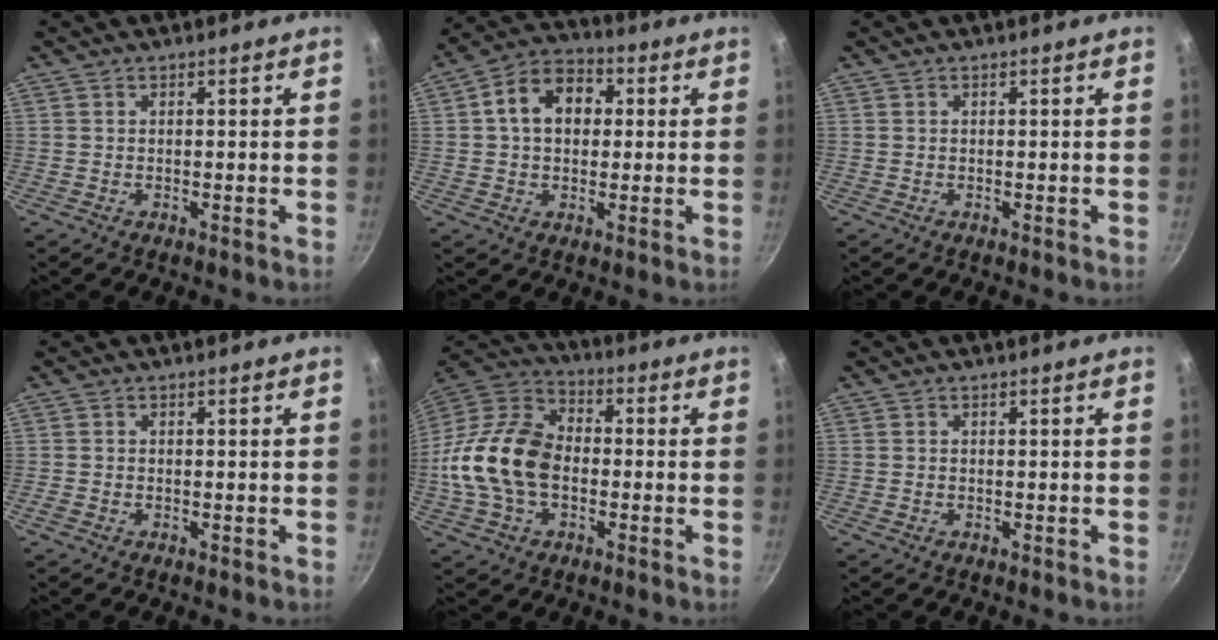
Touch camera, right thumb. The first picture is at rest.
{"total": 10.9, "force": [1.8, 8.0, 7.2], "torque": [-0.085, 0.023, 0.012]}
{"total": 0.0}
{"total": 0.7, "force": [-0.4, 0.5, 0.3], "torque": [-0.008, 0.001, -0.008]}
{"total": 17.7, "force": [-2.2, 12.0, 12.9], "torque": [-0.228, 0.035, -0.056]}
{"total": 0.0}